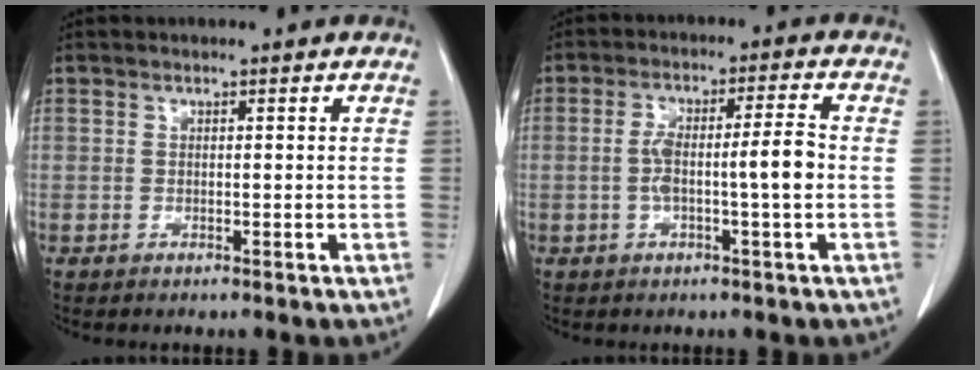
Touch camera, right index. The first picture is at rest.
{"total": 6.9, "force": [-0.9, 0.5, 6.8], "torque": [-0.132, 0.017, -0.015]}